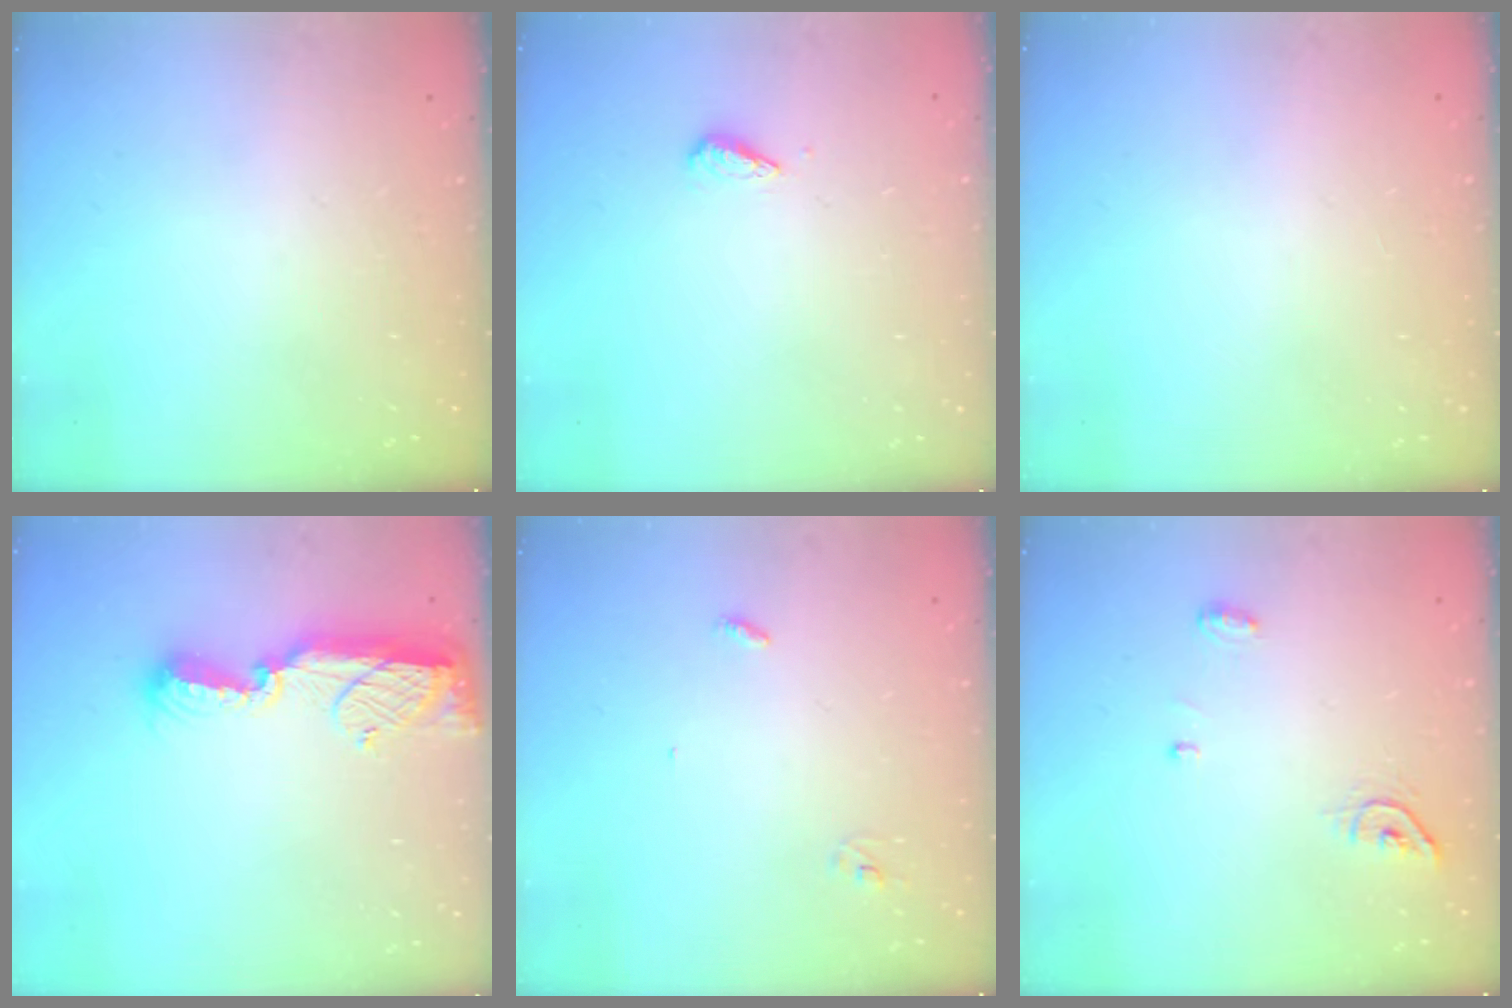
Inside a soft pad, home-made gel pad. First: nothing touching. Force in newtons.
{"total": 2.7, "press": 2.7, "slide": 0.6}
{"total": 1.1, "press": 0.8, "slide": 0.7}
{"total": 13.3, "press": 12.2, "slide": 5.5}
{"total": 2.8, "press": 2.8, "slide": 0.2}
{"total": 5.2, "press": 5.2, "slide": 0.1}